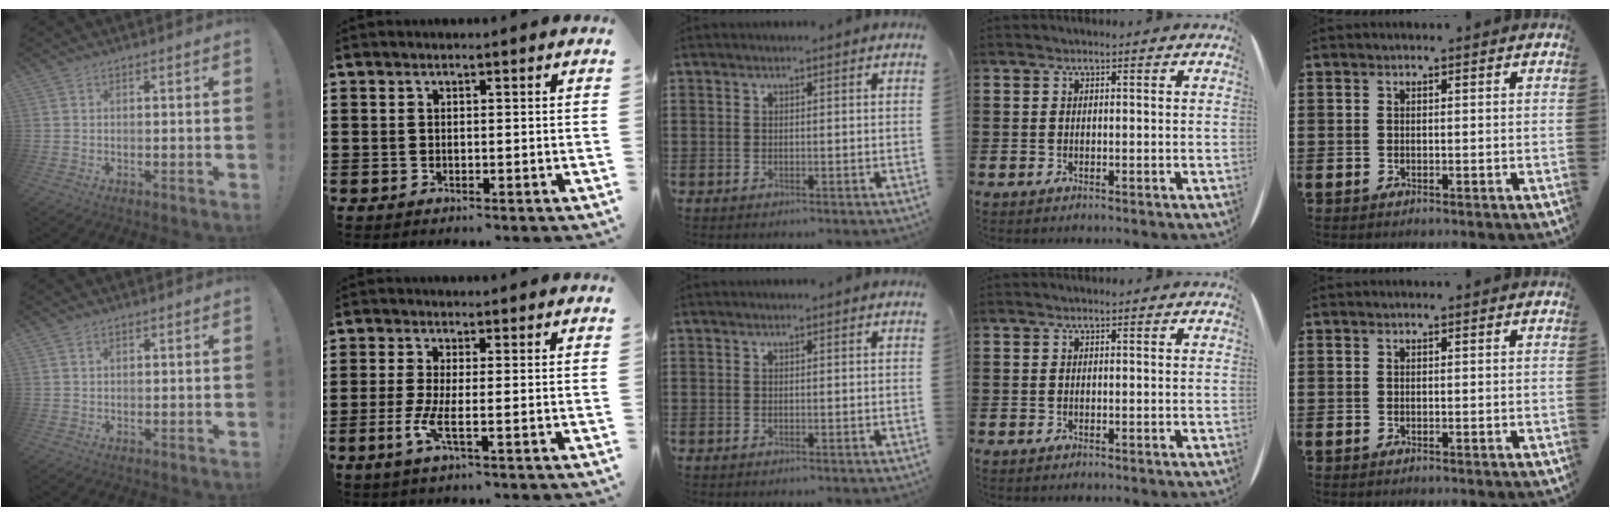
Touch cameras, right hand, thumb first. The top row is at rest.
{"thumb": {"total": 1.1, "force": [0.8, 0.7, 0.3], "torque": [0.001, -0.001, 0.014]}, "index": {"total": 4.1, "force": [-1.1, 0.4, 3.9], "torque": [-0.089, -0.012, -0.026]}}